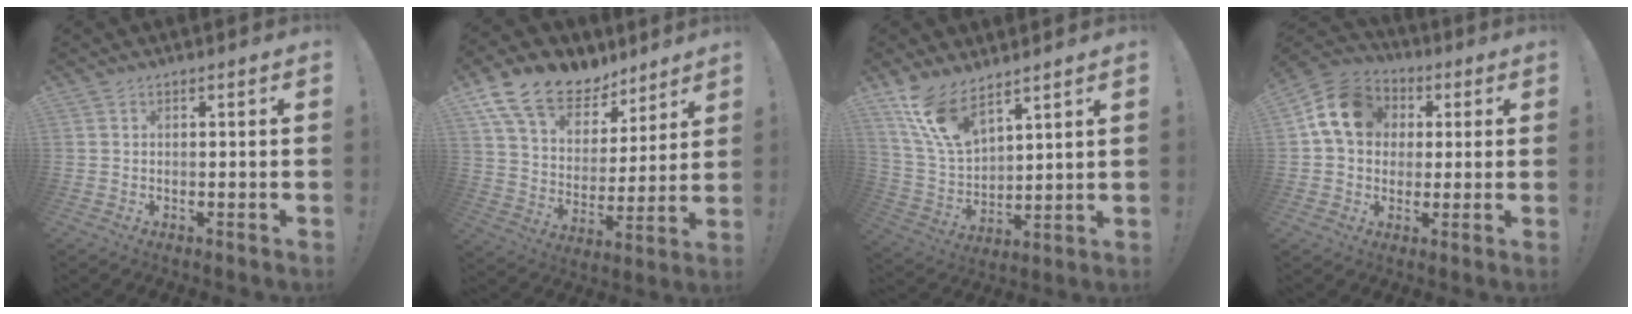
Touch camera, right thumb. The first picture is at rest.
{"total": 15.8, "force": [11.3, 8.9, 6.5], "torque": [-0.122, -0.073, 0.210]}
{"total": 13.0, "force": [9.6, 5.2, 7.0], "torque": [-0.144, -0.055, 0.186]}
{"total": 14.2, "force": [3.8, 11.4, 7.5], "torque": [-0.107, 0.006, 0.079]}